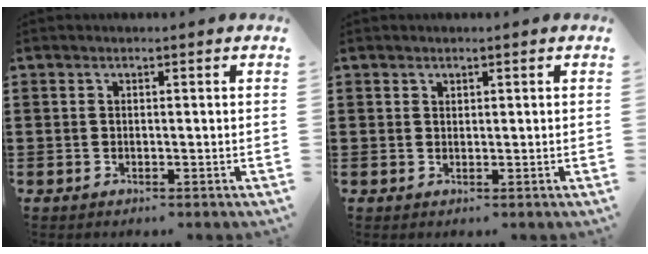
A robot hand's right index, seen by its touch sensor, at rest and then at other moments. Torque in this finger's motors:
{"motor_torque": [-0.33, 0.09, -0.05, -0.01]}